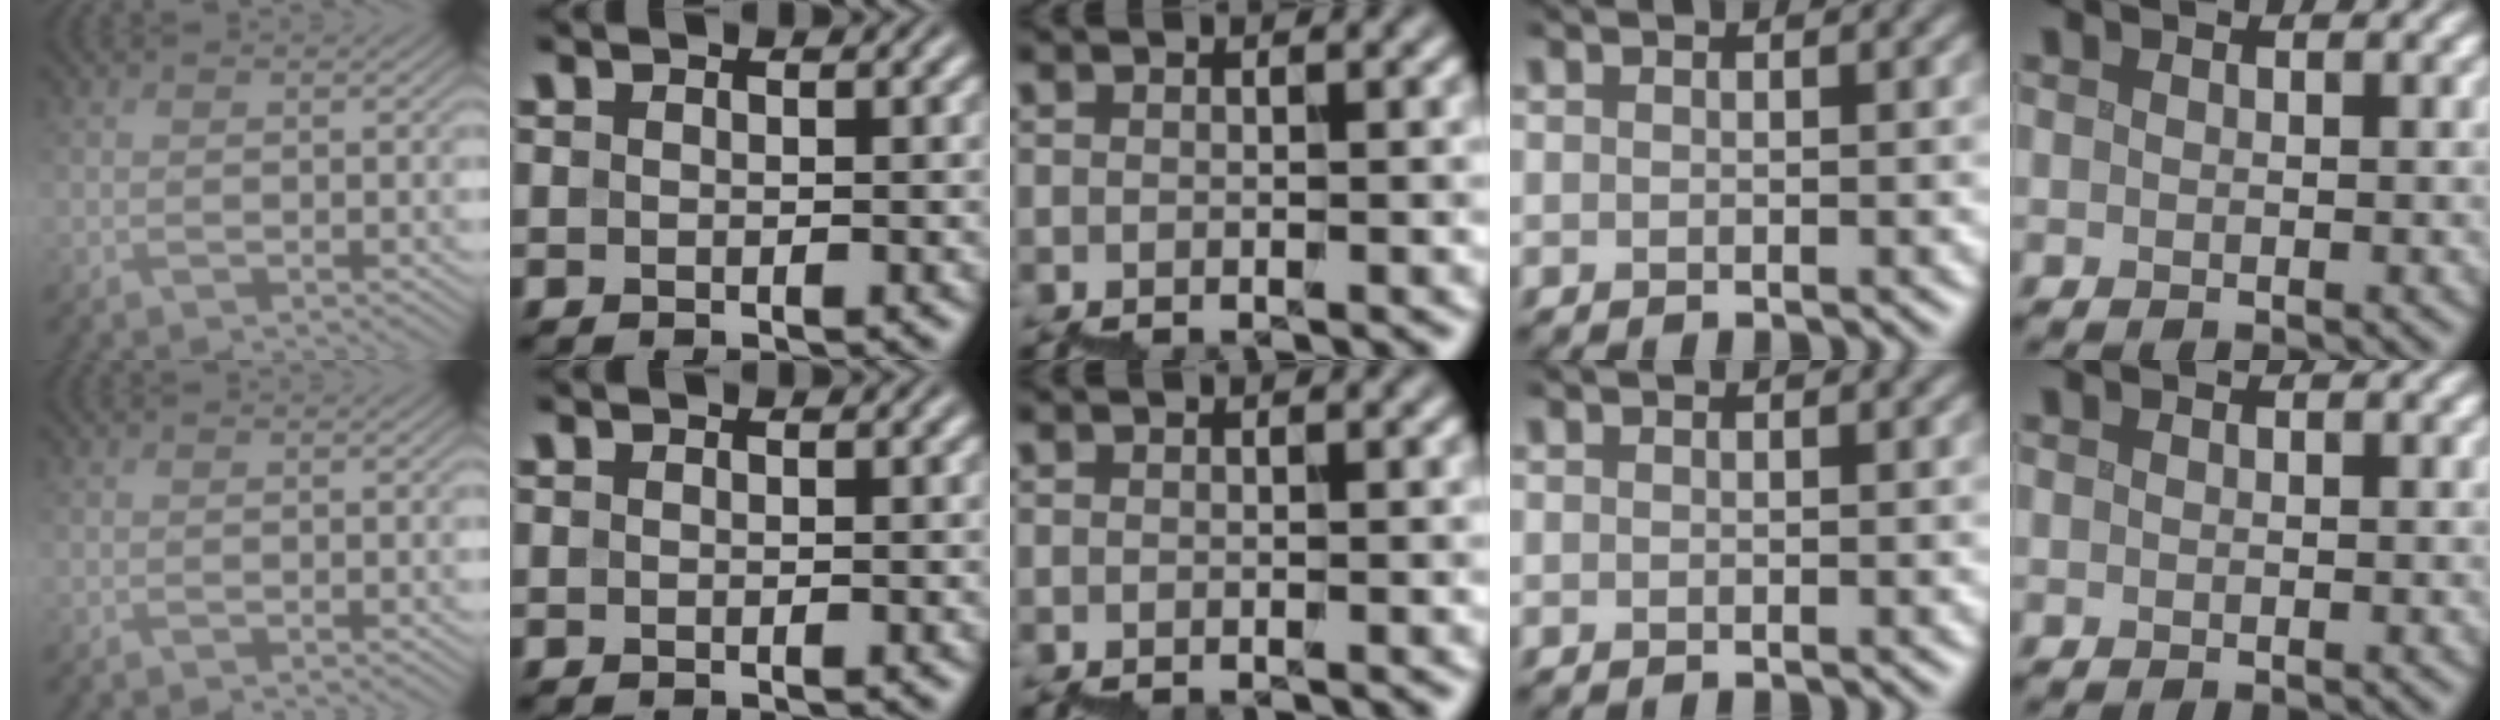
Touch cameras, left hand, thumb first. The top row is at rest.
{}